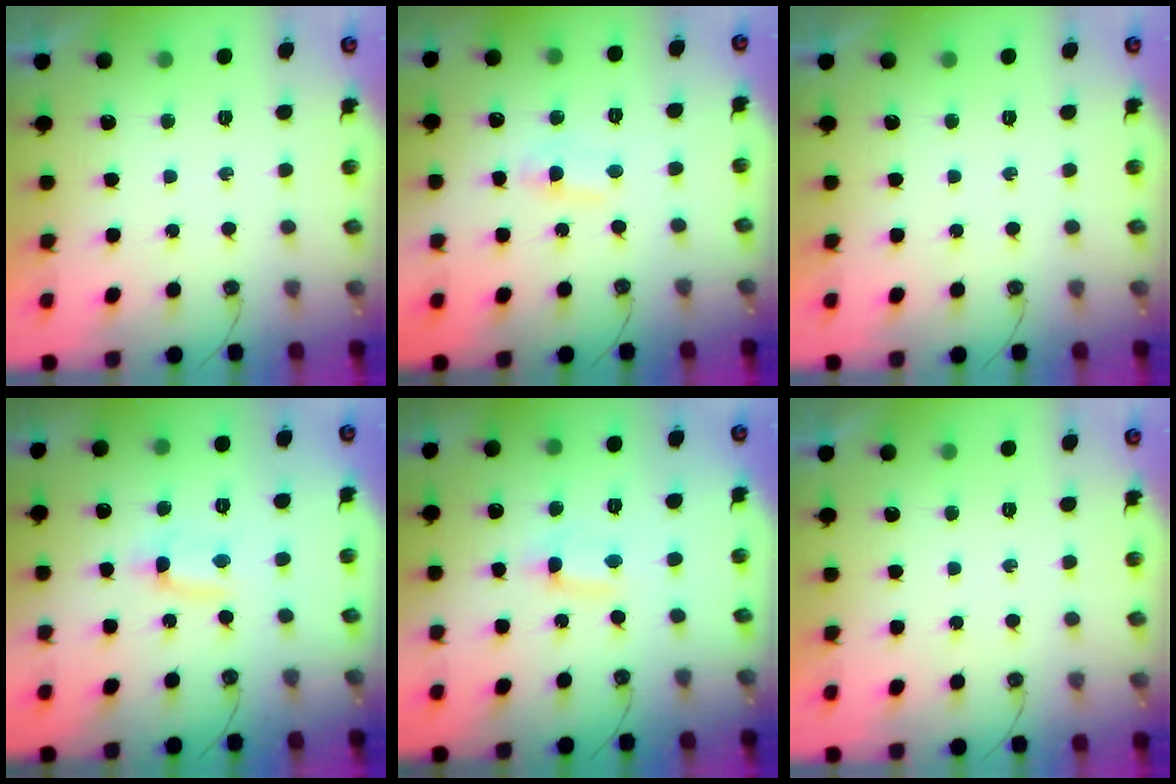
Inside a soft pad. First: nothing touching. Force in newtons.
{"total": 2.1, "press": 2.1, "slide": 0.3}
{"total": 0.0}
{"total": 1.6, "press": 1.5, "slide": 0.6}
{"total": 0.6, "press": 0.3, "slide": 0.5}
{"total": 0.0}